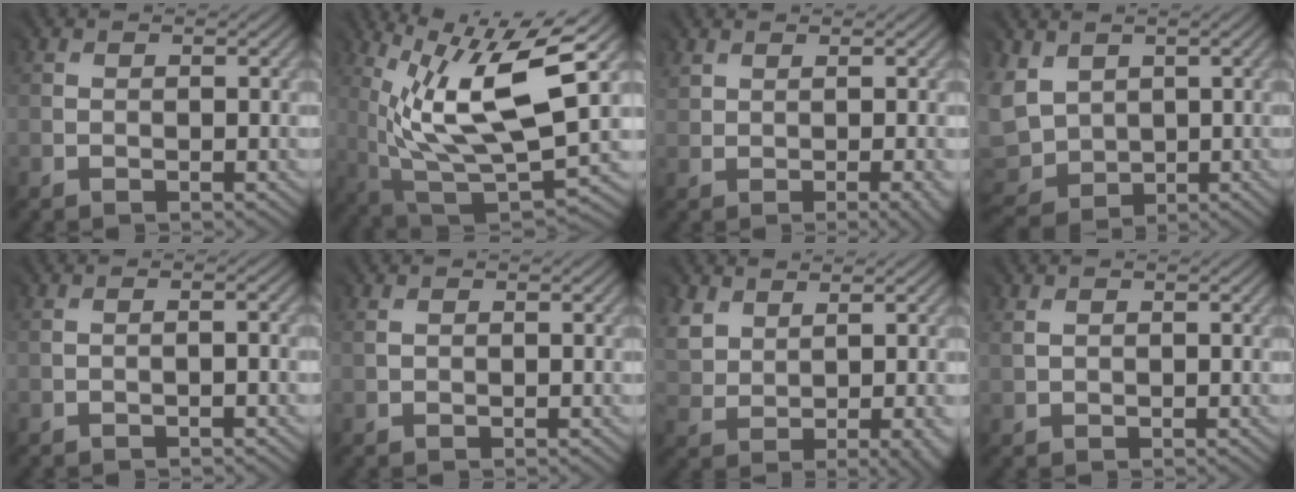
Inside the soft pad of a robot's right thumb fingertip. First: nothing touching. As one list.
[{"total": 13.6, "force": [4.0, 4.4, 12.2], "torque": [-0.234, -0.002, 0.083]}, {"total": 3.2, "force": [0.3, 0.7, 3.1], "torque": [-0.045, 0.001, 0.010]}, {"total": 5.5, "force": [1.7, 4.9, 1.8], "torque": [-0.096, -0.006, 0.034]}, {"total": 0.9, "force": [-0.5, -0.8, -0.2], "torque": [0.008, 0.002, -0.007]}, {"total": 1.5, "force": [0.8, 0.9, 0.9], "torque": [-0.013, 0.001, 0.018]}, {"total": 4.7, "force": [2.9, 2.5, 2.6], "torque": [-0.060, 0.003, 0.059]}, {"total": 1.8, "force": [1.4, 1.1, 0.6], "torque": [-0.010, 0.004, 0.031]}]